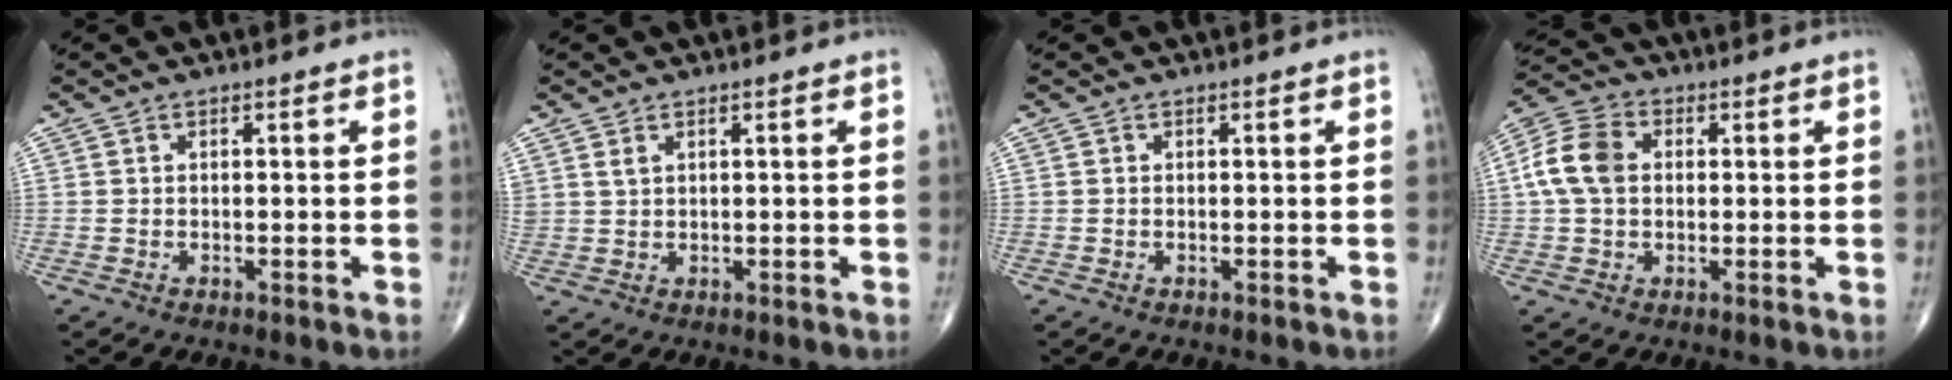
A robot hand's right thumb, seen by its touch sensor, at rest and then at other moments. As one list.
[{"total": 1.5, "force": [1.0, 0.7, 0.9], "torque": [-0.015, -0.002, 0.026]}, {"total": 0.0}, {"total": 9.1, "force": [1.0, 6.6, 6.2], "torque": [-0.126, 0.022, 0.012]}]